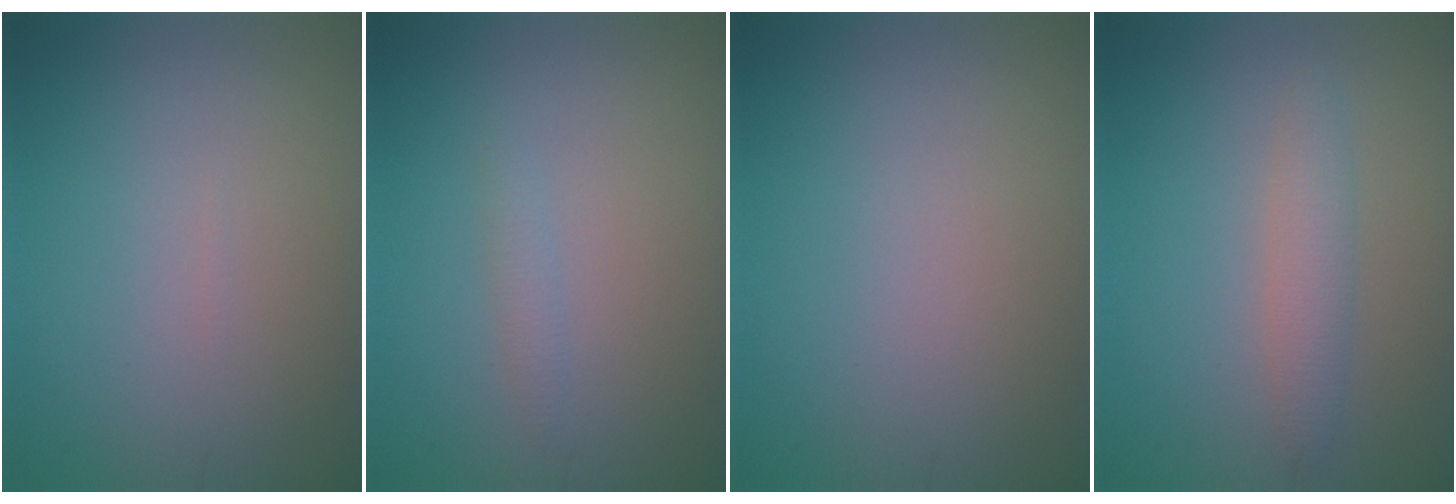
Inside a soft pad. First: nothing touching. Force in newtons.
{"total": 0.9, "press": 0.9, "slide": 0.1}
{"total": 0.0}
{"total": 2.2, "press": 2.2, "slide": 0.0}